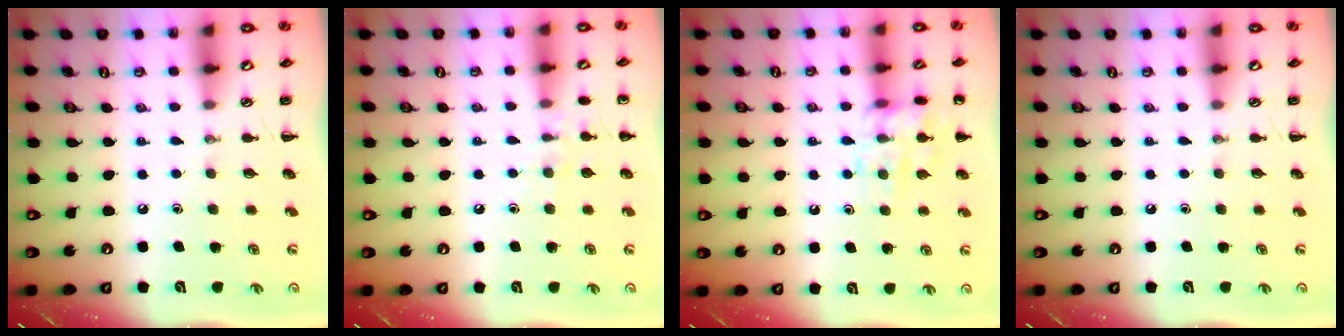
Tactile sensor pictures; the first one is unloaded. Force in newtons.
{"total": 7.2, "press": 6.9, "slide": 1.9}
{"total": 13.3, "press": 13.3, "slide": 0.8}
{"total": 0.0}